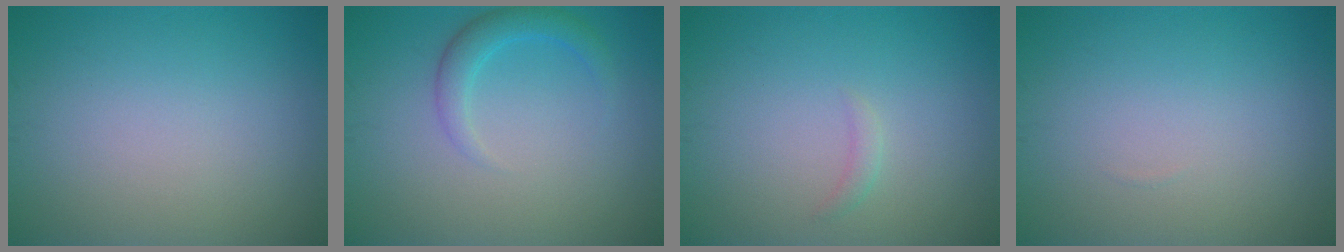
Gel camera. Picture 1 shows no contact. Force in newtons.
{"total": 2.3, "press": 2.3, "slide": 0.1}
{"total": 0.8, "press": 0.8, "slide": 0.1}
{"total": 0.0}